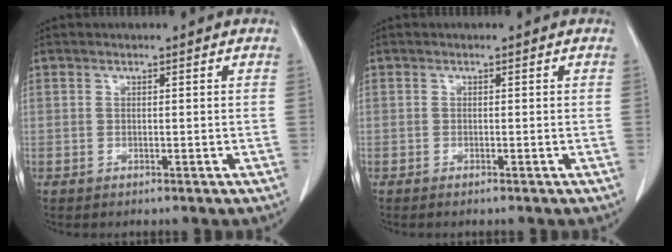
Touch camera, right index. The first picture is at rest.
{"total": 0.7, "force": [-0.5, -0.1, 0.4], "torque": [-0.009, -0.001, -0.007]}